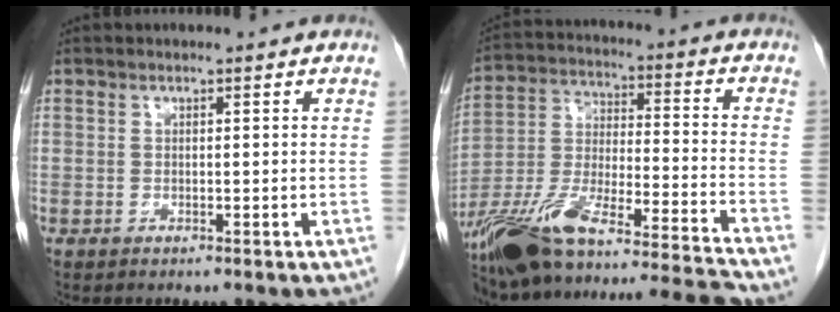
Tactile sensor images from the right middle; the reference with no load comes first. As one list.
[{"total": 23.9, "force": [-20.2, -0.4, 12.7], "torque": [-0.219, -0.020, -0.344]}]